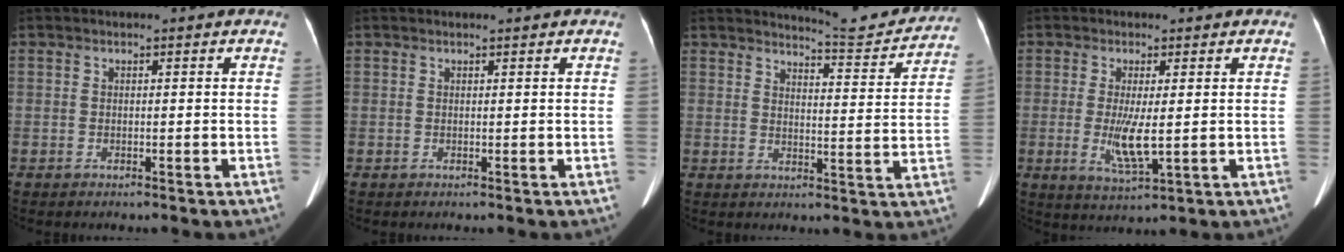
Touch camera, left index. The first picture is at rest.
{"total": 0.7, "force": [0.6, 0.1, 0.2], "torque": [-0.006, 0.003, 0.010]}
{"total": 9.9, "force": [9.9, 0.2, 1.2], "torque": [-0.017, -0.029, 0.121]}
{"total": 5.4, "force": [-0.2, 1.0, 5.3], "torque": [-0.109, -0.017, 0.000]}